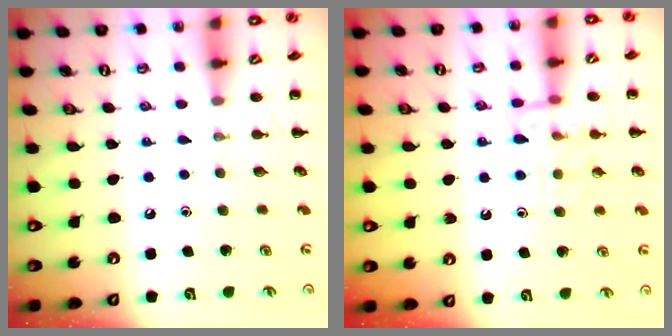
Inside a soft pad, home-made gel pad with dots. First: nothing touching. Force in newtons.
{"total": 11.0, "press": 11.0, "slide": 1.1}